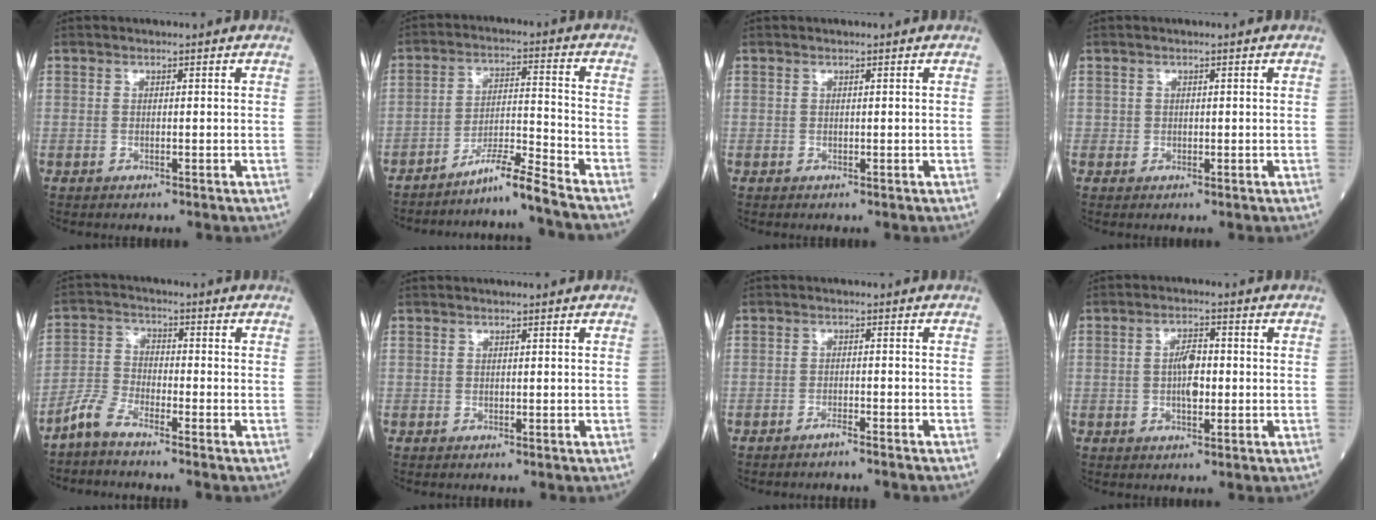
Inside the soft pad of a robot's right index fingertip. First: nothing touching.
{"total": 6.9, "force": [-6.2, -2.1, 2.4], "torque": [-0.034, -0.001, -0.112]}
{"total": 0.0}
{"total": 0.8, "force": [0.2, 0.8, 0.0], "torque": [0.009, 0.002, 0.001]}
{"total": 4.4, "force": [-4.0, 0.8, 1.7], "torque": [-0.039, -0.007, -0.090]}
{"total": 0.0}
{"total": 1.6, "force": [-1.5, -0.2, 0.4], "torque": [-0.004, 0.003, -0.024]}
{"total": 4.3, "force": [-0.2, 1.8, 3.9], "torque": [-0.071, 0.005, -0.004]}